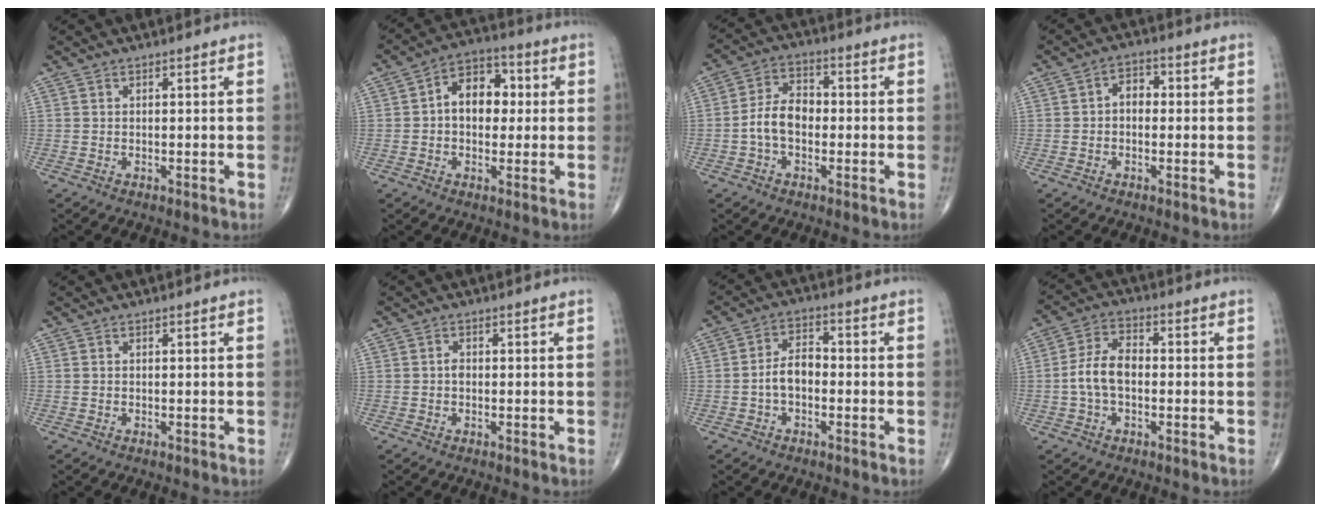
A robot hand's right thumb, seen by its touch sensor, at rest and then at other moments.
{"total": 9.8, "force": [0.9, 6.8, 7.0], "torque": [-0.075, 0.023, 0.005]}
{"total": 7.3, "force": [-1.3, 4.8, 5.3], "torque": [-0.088, 0.028, -0.035]}
{"total": 3.9, "force": [-0.1, 2.8, 2.7], "torque": [-0.024, 0.018, -0.013]}
{"total": 0.0}
{"total": 1.0, "force": [-0.2, 0.7, 0.7], "torque": [-0.005, 0.003, -0.007]}
{"total": 5.6, "force": [-1.3, 3.4, 4.2], "torque": [-0.064, 0.027, -0.031]}
{"total": 7.5, "force": [-1.0, 4.4, 5.9], "torque": [-0.115, 0.025, -0.028]}